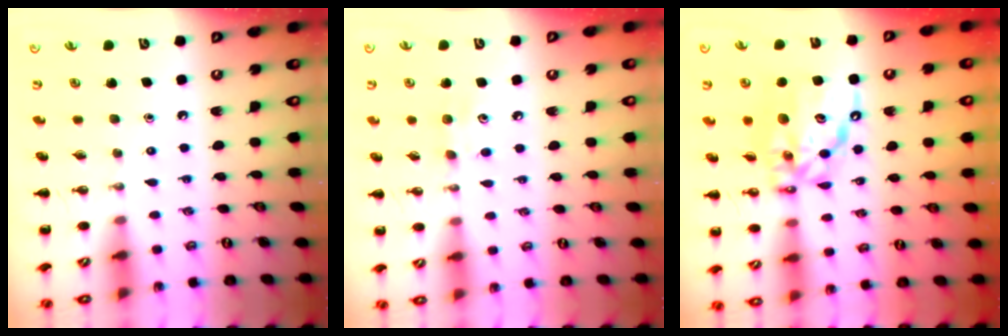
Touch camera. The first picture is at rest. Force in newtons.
{"total": 7.4, "press": 7.1, "slide": 2.0}
{"total": 12.4, "press": 11.9, "slide": 3.5}